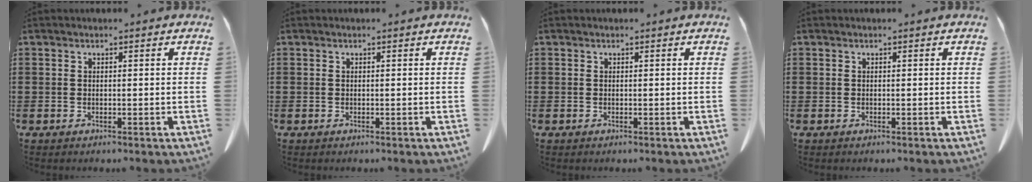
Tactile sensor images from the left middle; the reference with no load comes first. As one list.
[{"total": 0.0}, {"total": 0.0}, {"total": 0.0}]